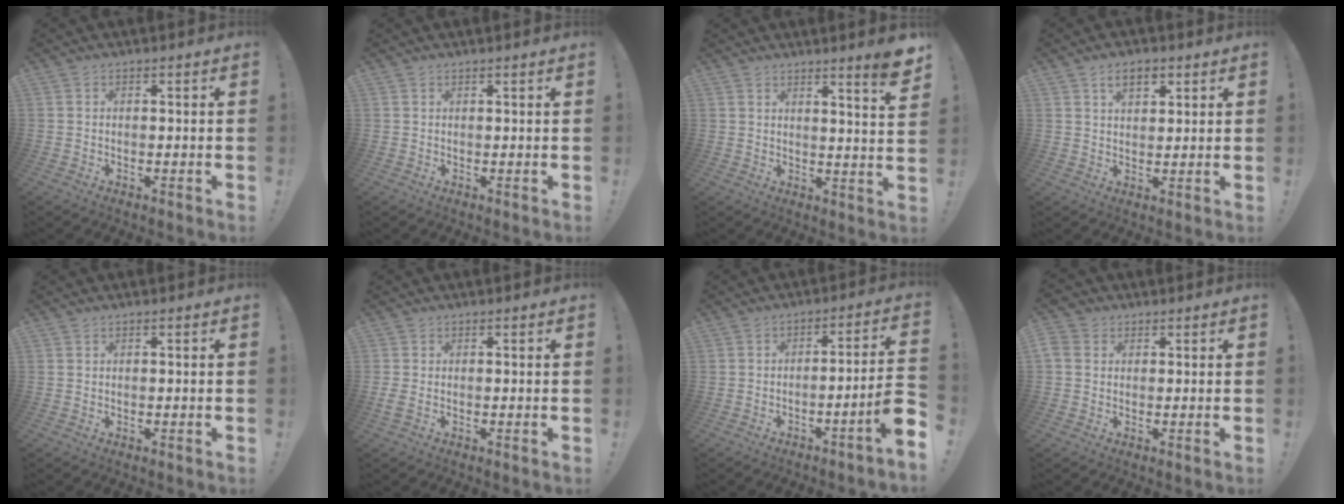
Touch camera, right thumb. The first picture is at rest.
{"total": 0.9, "force": [0.6, -0.4, 0.5], "torque": [-0.003, -0.003, 0.010]}
{"total": 6.0, "force": [4.0, -0.6, 4.3], "torque": [-0.056, -0.035, 0.061]}
{"total": 5.1, "force": [2.7, 2.9, 3.2], "torque": [-0.047, -0.003, 0.047]}
{"total": 0.0}
{"total": 1.8, "force": [0.0, 0.4, 1.8], "torque": [-0.031, -0.004, 0.002]}
{"total": 8.8, "force": [-4.1, -0.3, 7.8], "torque": [-0.121, 0.007, -0.069]}
{"total": 4.0, "force": [1.0, 3.3, 2.0], "torque": [-0.046, 0.004, 0.020]}